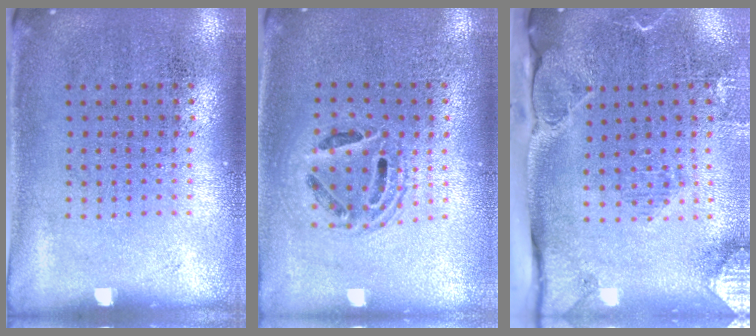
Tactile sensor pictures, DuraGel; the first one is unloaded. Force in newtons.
{"total": 1.4, "press": 1.2, "slide": 0.6}
{"total": 2.9, "press": 2.2, "slide": 1.8}